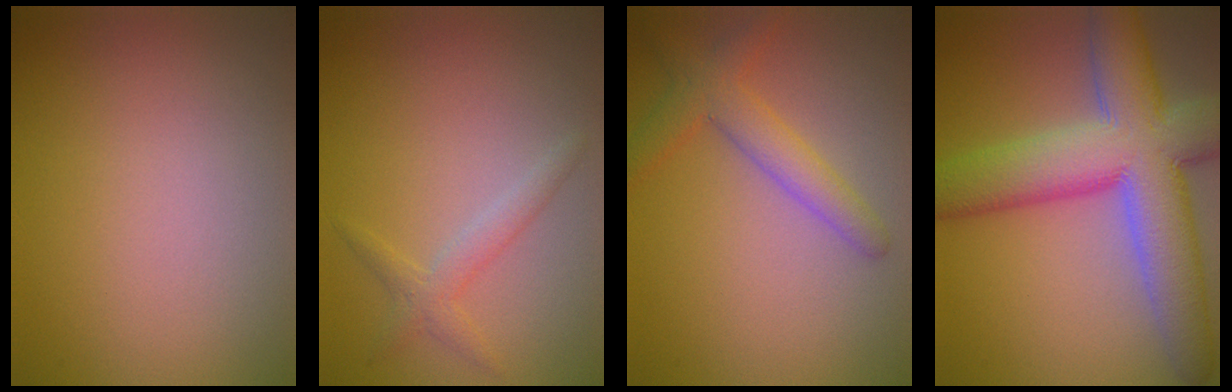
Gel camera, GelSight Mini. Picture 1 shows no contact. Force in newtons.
{"total": 1.8, "press": 1.8, "slide": 0.0}
{"total": 2.2, "press": 2.2, "slide": 0.2}
{"total": 11.6, "press": 11.6, "slide": 1.0}